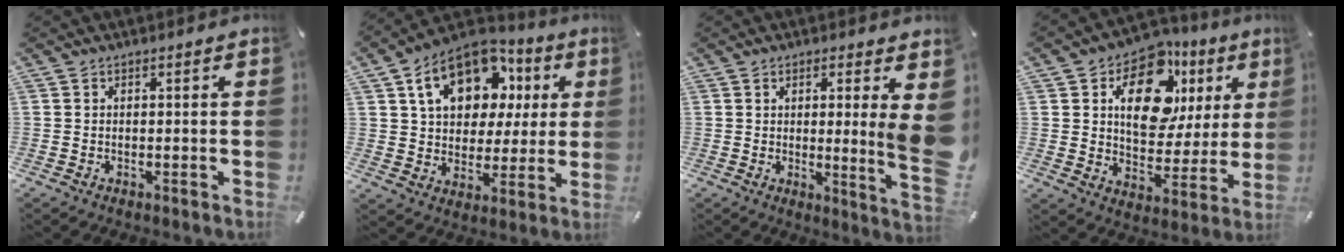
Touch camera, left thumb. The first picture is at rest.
{"total": 16.4, "force": [7.7, 11.7, 8.6], "torque": [-0.156, -0.015, 0.146]}
{"total": 10.1, "force": [1.5, 0.1, 10.0], "torque": [-0.140, -0.036, 0.023]}
{"total": 16.9, "force": [7.3, 11.1, 10.4], "torque": [-0.151, -0.027, 0.127]}